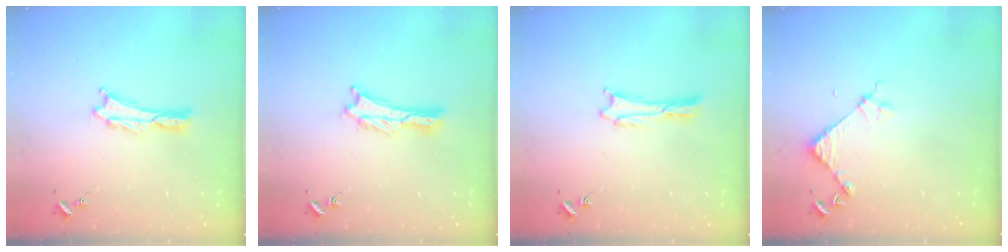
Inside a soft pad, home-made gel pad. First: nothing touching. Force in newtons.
{"total": 0.9, "press": 0.9, "slide": 0.2}
{"total": 0.0}
{"total": 4.2, "press": 4.2, "slide": 0.3}